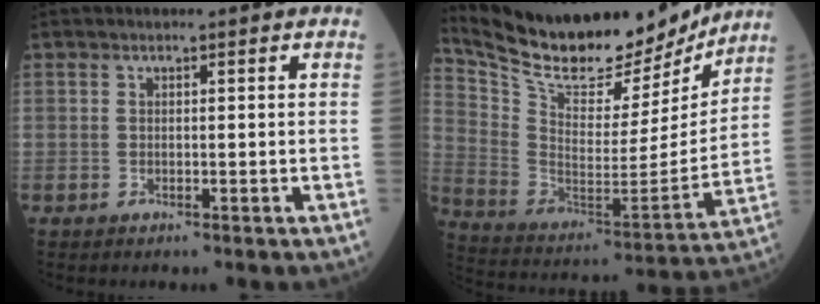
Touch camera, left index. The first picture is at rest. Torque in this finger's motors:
{"motor_torque": [0.99, -1.14, 0.44, 0.08]}